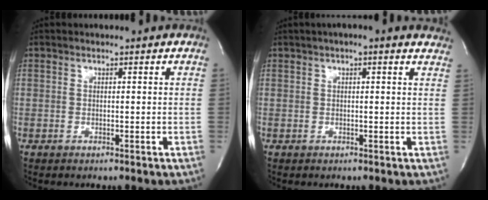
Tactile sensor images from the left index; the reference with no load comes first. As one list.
[{"total": 5.8, "force": [4.5, 1.1, 3.6], "torque": [-0.048, 0.017, 0.040]}]